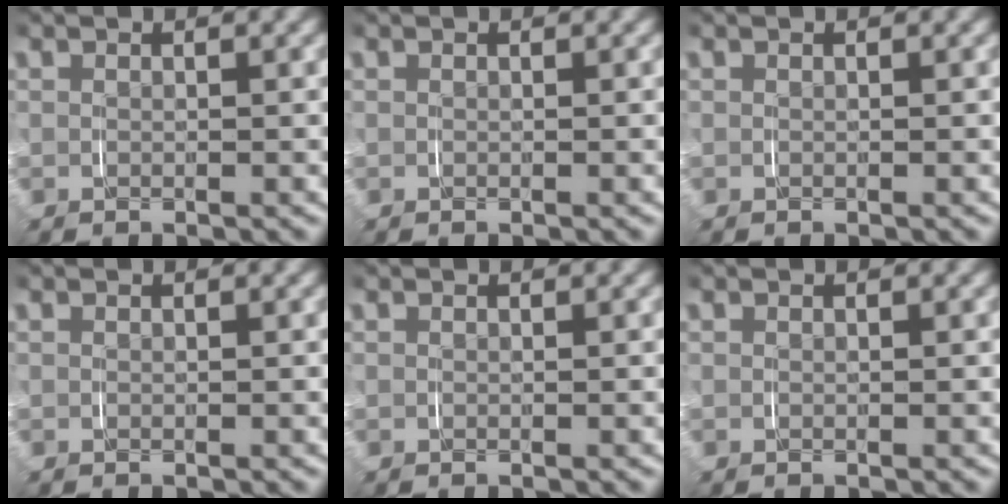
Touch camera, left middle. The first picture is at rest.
{"total": 0.0}
{"total": 0.0}
{"total": 0.0}
{"total": 0.0}
{"total": 0.0}